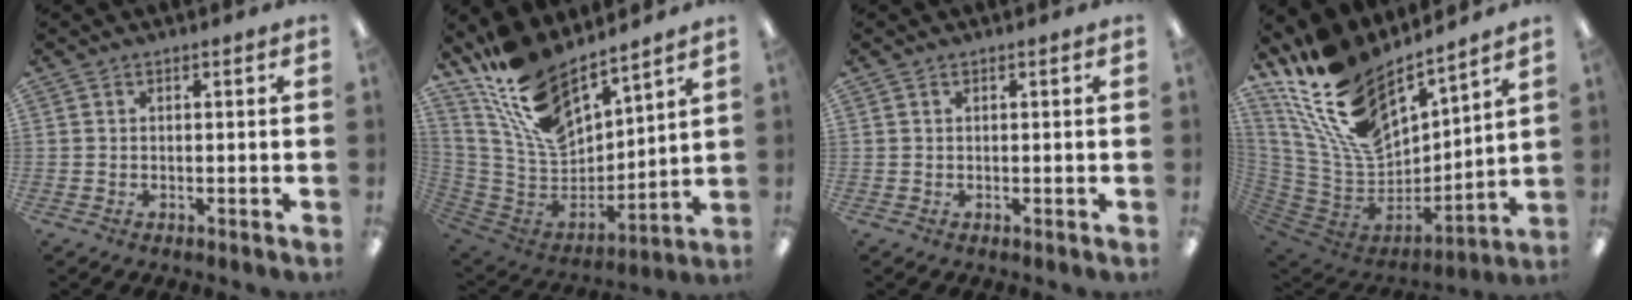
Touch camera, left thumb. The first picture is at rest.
{"total": 17.2, "force": [13.4, 7.1, 8.0], "torque": [-0.179, -0.092, 0.245]}
{"total": 0.0}
{"total": 21.0, "force": [15.2, 9.6, 10.8], "torque": [-0.234, -0.103, 0.280]}